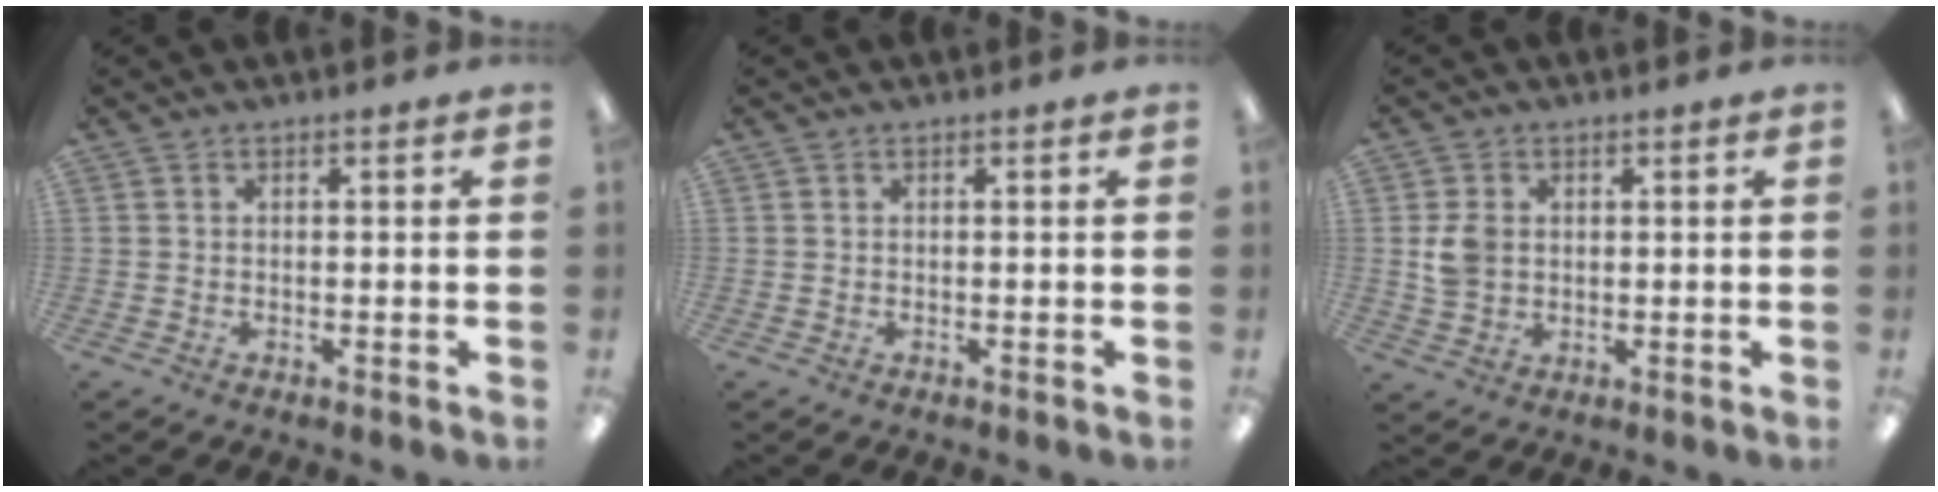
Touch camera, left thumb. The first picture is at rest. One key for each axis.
{"total": 0.0}
{"total": 5.2, "fx": 1.0, "fy": 4.4, "fz": 2.7, "tx": -0.040, "ty": 0.003, "tz": 0.019}